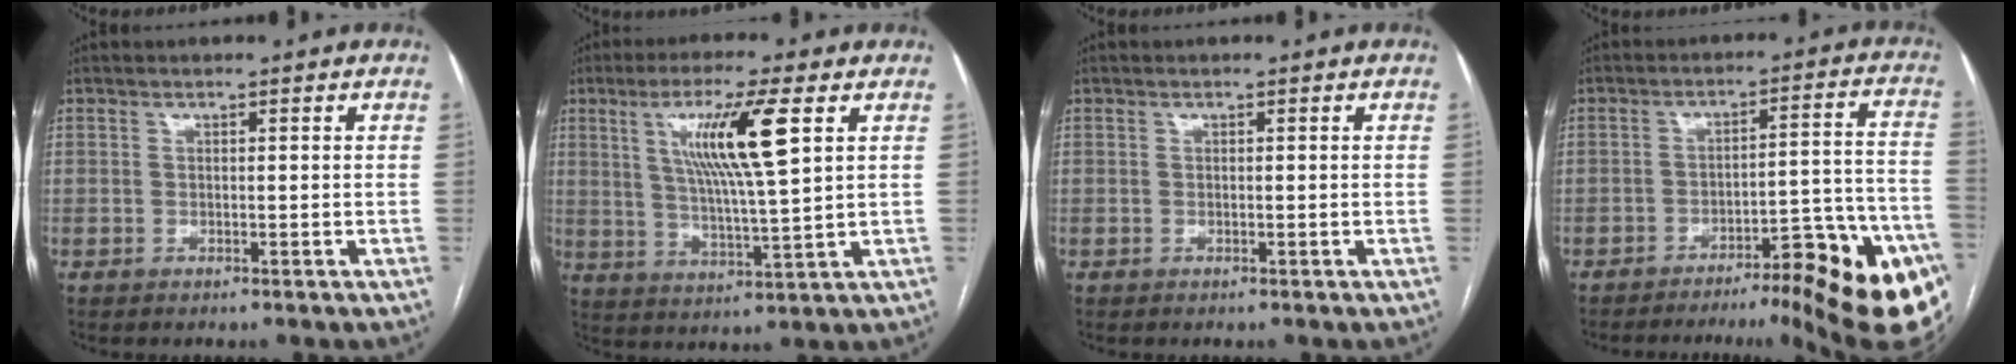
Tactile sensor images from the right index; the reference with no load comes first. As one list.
[{"total": 11.6, "force": [4.0, 0.0, 10.8], "torque": [-0.200, 0.000, 0.074]}, {"total": 0.0}, {"total": 20.7, "force": [-13.2, 2.8, 15.7], "torque": [-0.106, 0.025, -0.174]}]